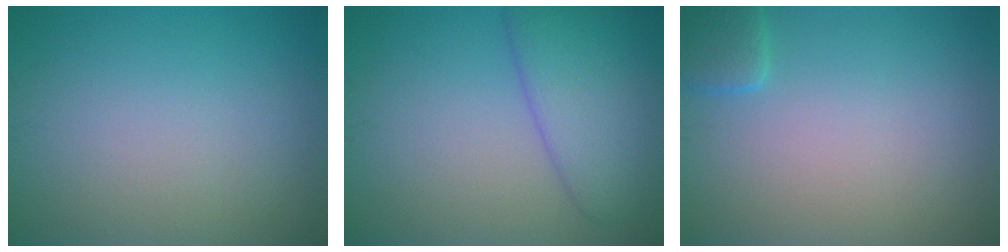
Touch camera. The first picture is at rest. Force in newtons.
{"total": 5.6, "press": 5.6, "slide": 0.3}
{"total": 2.0, "press": 2.0, "slide": 0.3}